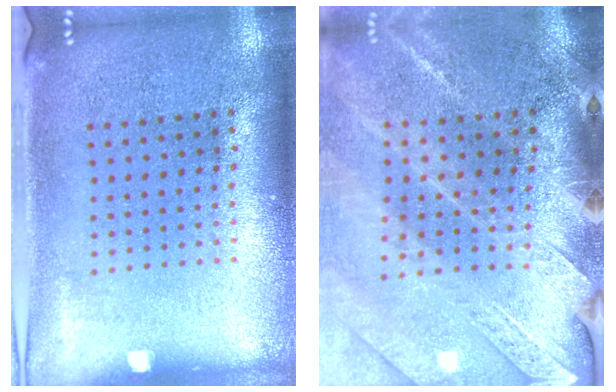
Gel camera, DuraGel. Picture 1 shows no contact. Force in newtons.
{"total": 2.9, "press": 2.9, "slide": 0.4}